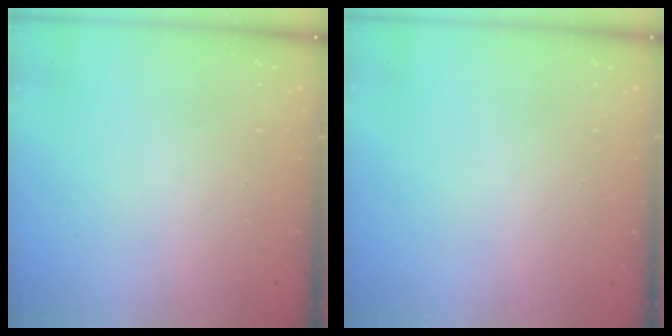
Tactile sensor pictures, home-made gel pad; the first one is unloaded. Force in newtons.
{"total": 0.0}